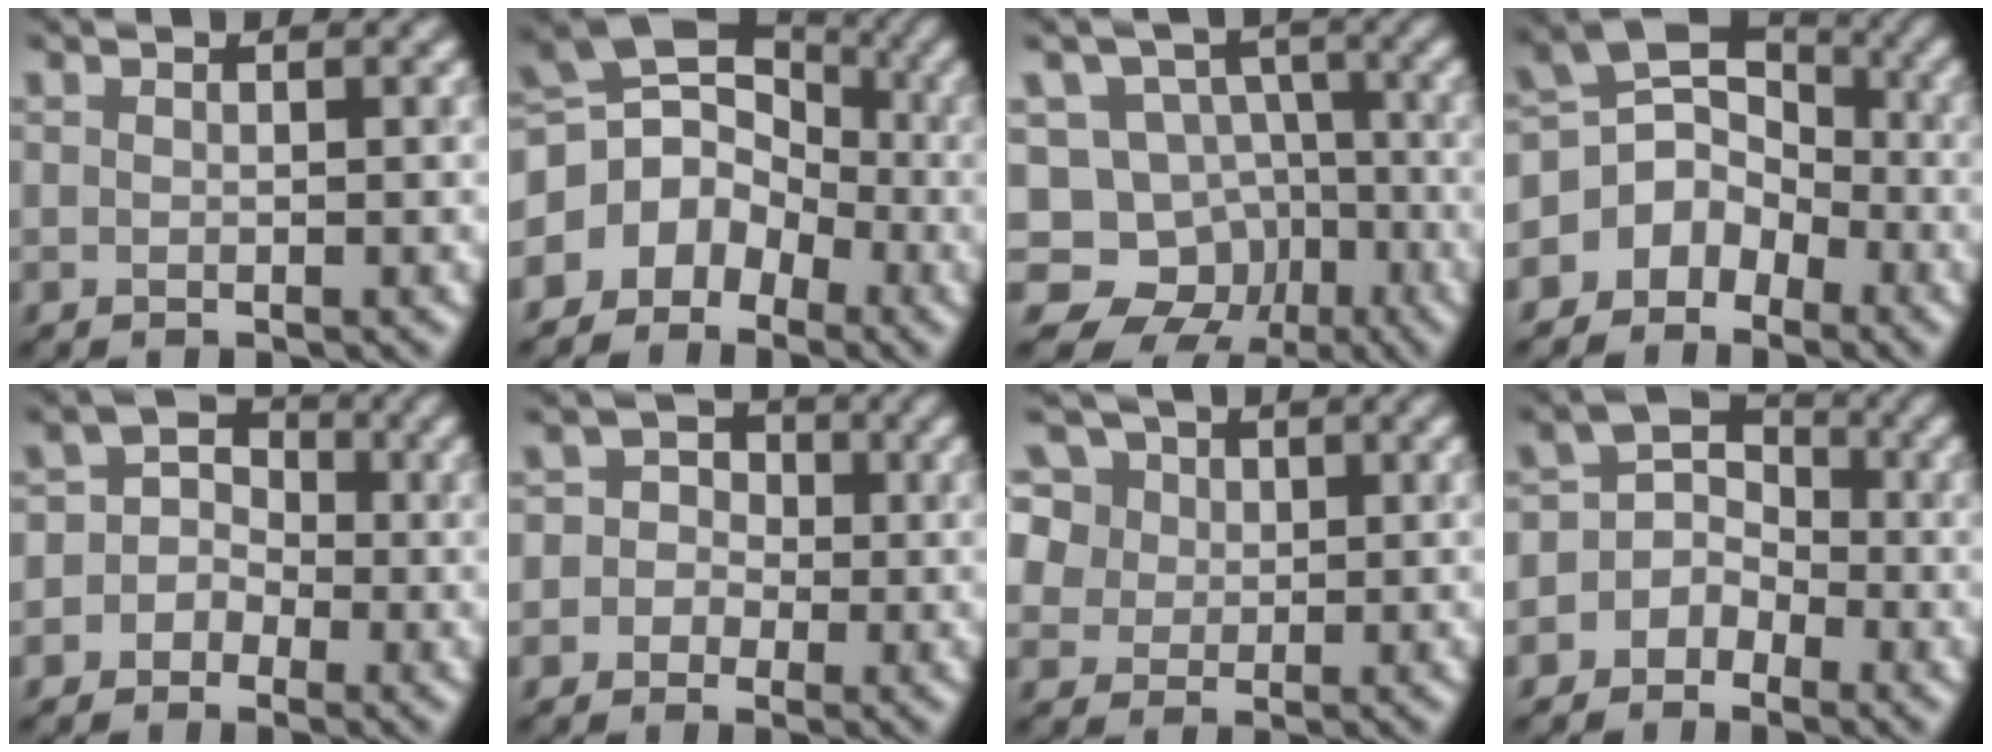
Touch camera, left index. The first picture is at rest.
{"total": 5.8, "force": [-2.1, 4.7, 2.6], "torque": [-0.017, 0.012, -0.050]}
{"total": 9.7, "force": [-4.5, 8.1, 3.1], "torque": [-0.035, 0.012, -0.084]}
{"total": 5.1, "force": [-2.6, 3.9, 2.0], "torque": [-0.009, 0.008, -0.056]}
{"total": 4.0, "force": [-1.2, 3.7, 0.9], "torque": [0.020, 0.028, -0.048]}
{"total": 3.5, "force": [-0.9, 3.4, 0.7], "torque": [0.025, 0.022, -0.042]}
{"total": 12.0, "force": [6.8, 8.1, 5.7], "torque": [-0.135, 0.039, 0.098]}
{"total": 3.3, "force": [-1.5, 2.8, 0.9], "torque": [0.017, 0.010, -0.043]}